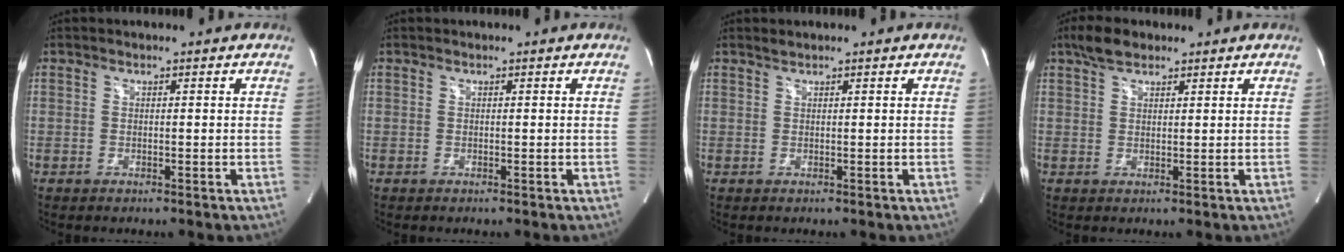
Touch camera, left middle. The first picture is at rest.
{"total": 0.0}
{"total": 0.5, "force": [0.5, 0.0, 0.0], "torque": [-0.007, 0.003, 0.012]}
{"total": 3.7, "force": [2.8, 1.6, 1.9], "torque": [-0.046, 0.013, 0.053]}